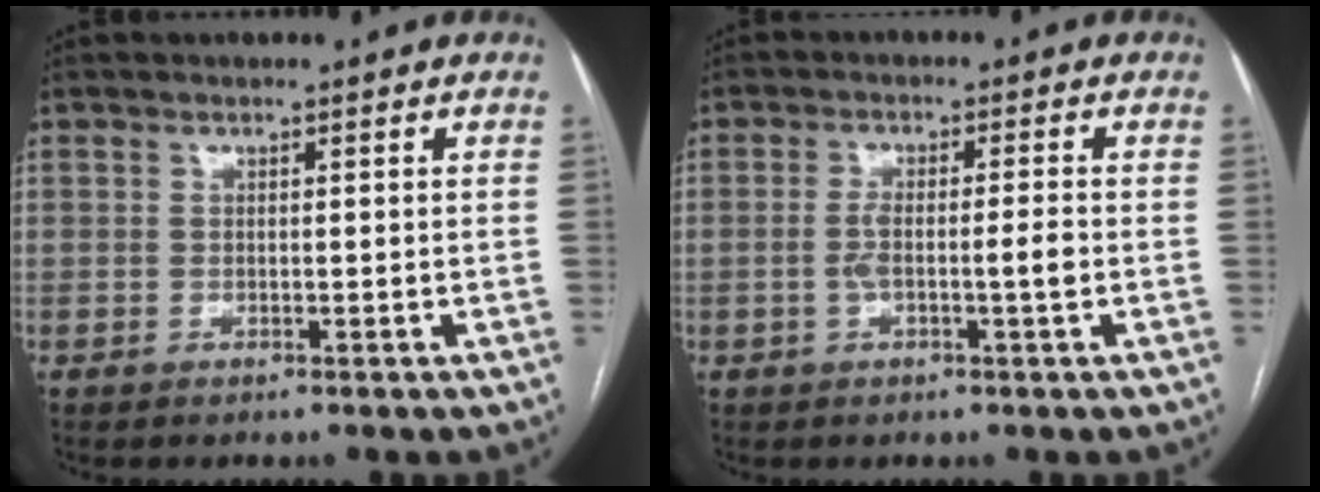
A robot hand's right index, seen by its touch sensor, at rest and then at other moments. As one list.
[{"total": 4.6, "force": [-1.0, 0.4, 4.5], "torque": [-0.093, 0.005, -0.014]}]